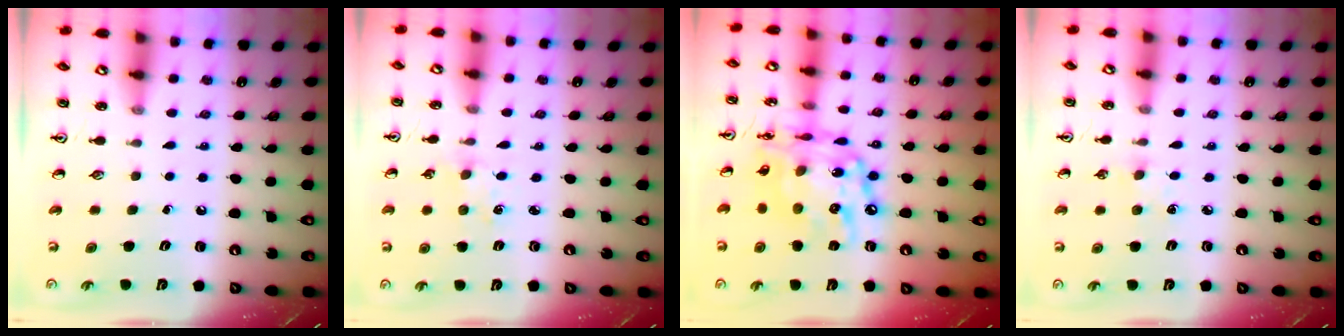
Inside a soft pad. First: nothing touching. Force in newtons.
{"total": 0.7, "press": 0.7, "slide": 0.2}
{"total": 19.2, "press": 19.1, "slide": 1.8}
{"total": 3.9, "press": 3.9, "slide": 0.5}